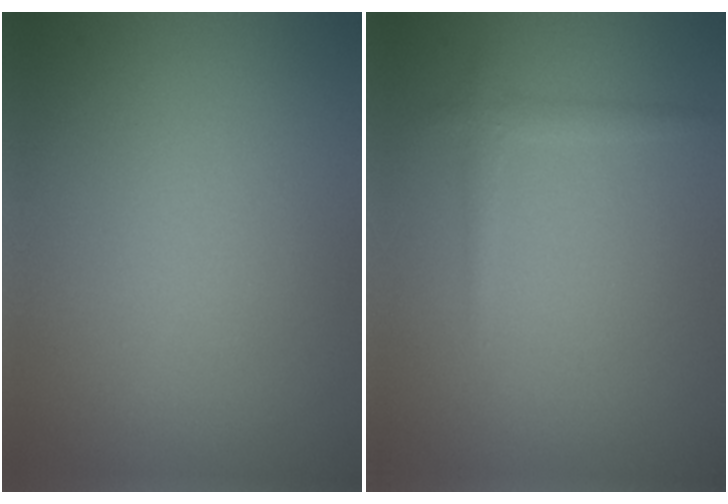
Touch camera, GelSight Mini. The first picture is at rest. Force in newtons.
{"total": 1.1, "press": 1.1, "slide": 0.1}